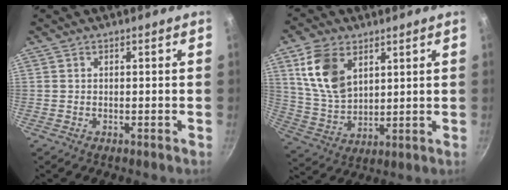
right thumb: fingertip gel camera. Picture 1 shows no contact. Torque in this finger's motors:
{"motor_torque": [-0.38, 2.29, 0.18, 0.00, 0.10]}